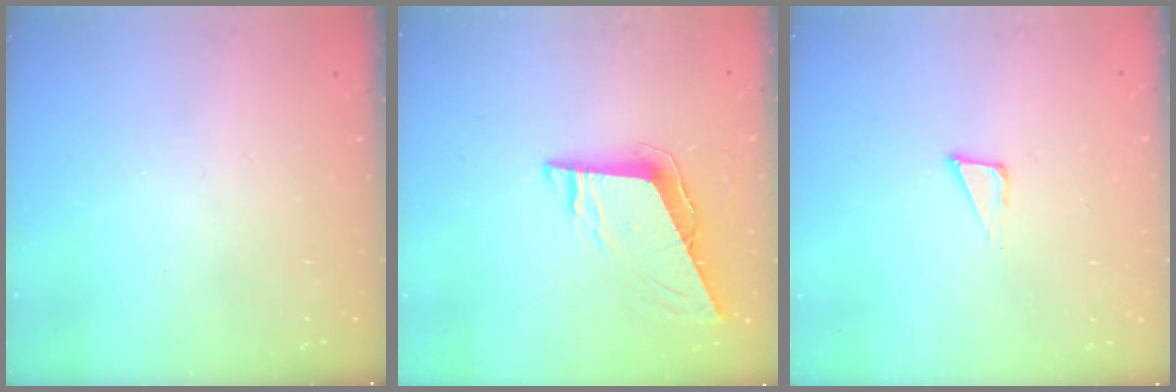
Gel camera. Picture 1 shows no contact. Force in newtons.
{"total": 9.7, "press": 9.7, "slide": 1.2}
{"total": 4.0, "press": 3.9, "slide": 0.8}